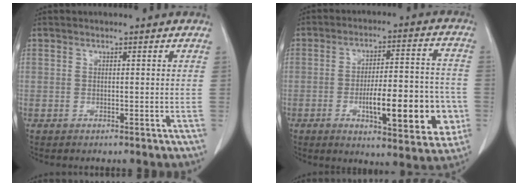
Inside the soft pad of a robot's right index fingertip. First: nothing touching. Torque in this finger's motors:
{"motor_torque": [1.47, -0.67, 0.56, 0.13]}